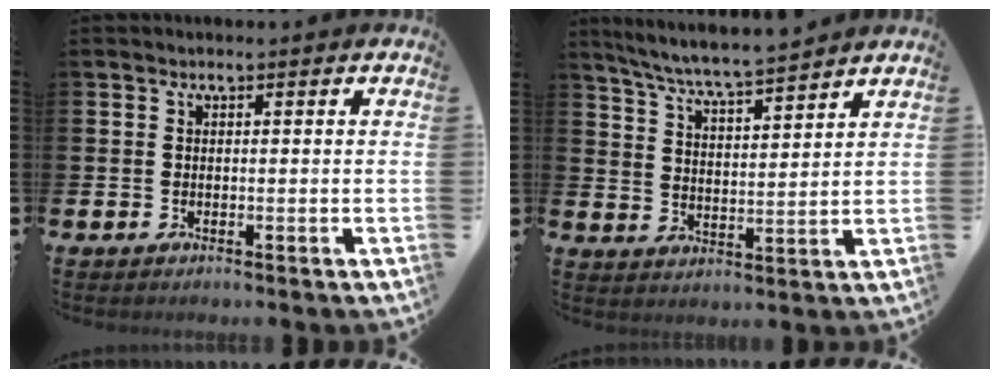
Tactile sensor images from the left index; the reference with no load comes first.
{"total": 6.6, "force": [6.4, -0.1, 1.7], "torque": [-0.055, -0.042, 0.112]}